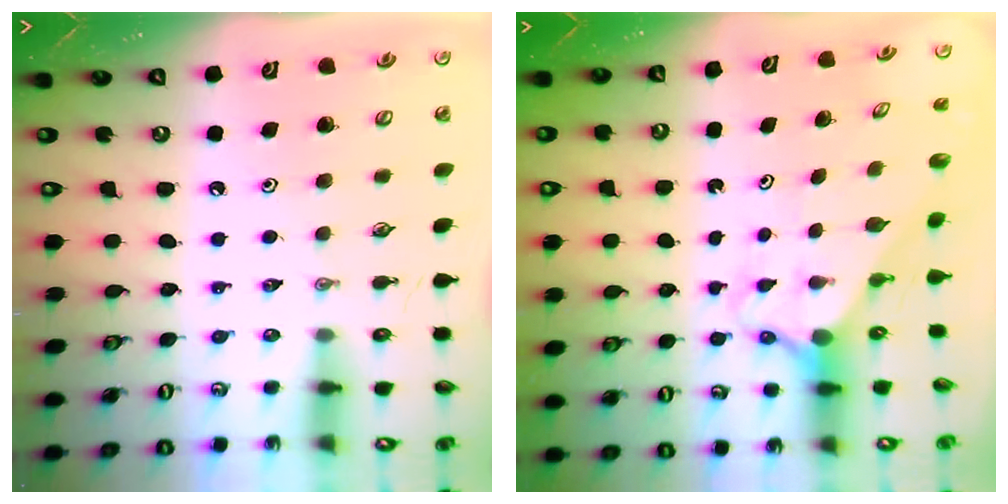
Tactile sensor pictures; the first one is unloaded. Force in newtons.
{"total": 2.1, "press": 2.1, "slide": 0.2}